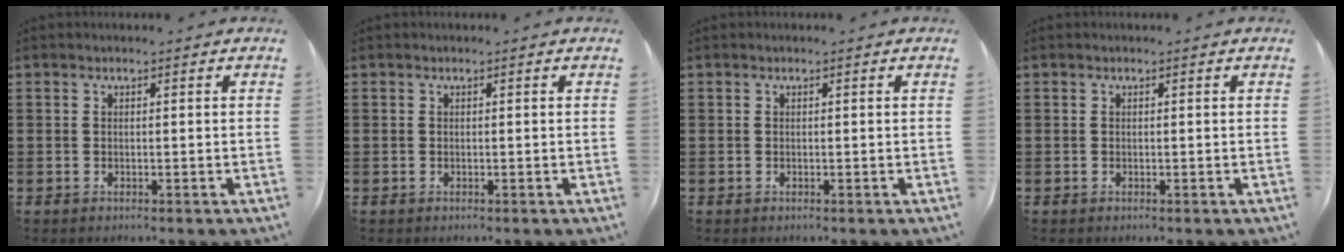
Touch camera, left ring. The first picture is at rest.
{"total": 0.0}
{"total": 0.0}
{"total": 0.0}